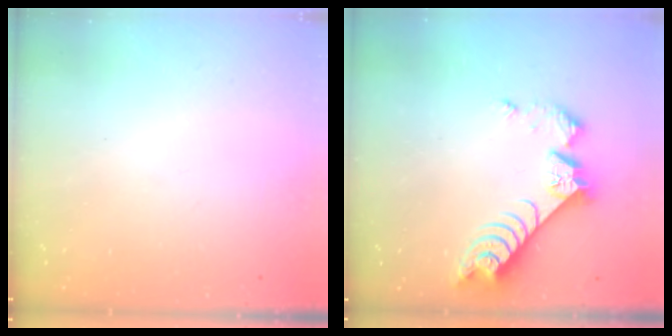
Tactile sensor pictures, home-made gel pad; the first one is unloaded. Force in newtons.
{"total": 8.4, "press": 8.4, "slide": 0.3}